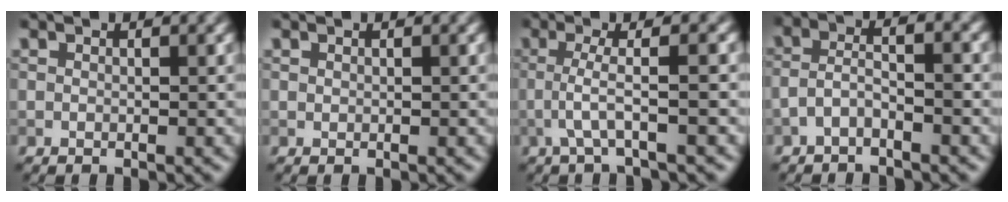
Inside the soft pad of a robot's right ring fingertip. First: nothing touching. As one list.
[{"total": 0.0}, {"total": 3.6, "force": [-0.5, 0.4, 3.6], "torque": [-0.064, 0.012, -0.018]}, {"total": 2.6, "force": [-1.3, 0.9, 2.1], "torque": [-0.047, 0.010, -0.034]}]